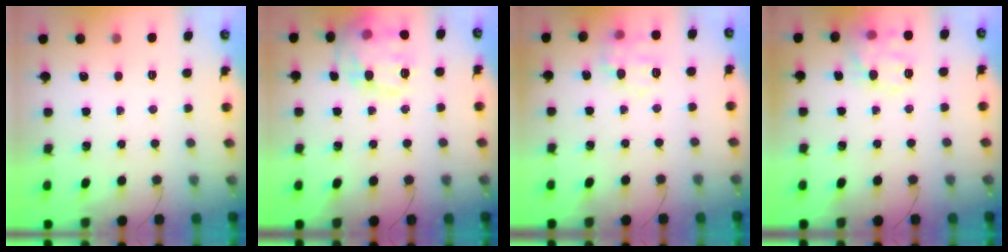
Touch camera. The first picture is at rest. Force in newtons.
{"total": 17.6, "press": 17.6, "slide": 1.1}
{"total": 8.9, "press": 8.9, "slide": 0.4}
{"total": 12.5, "press": 12.5, "slide": 0.7}